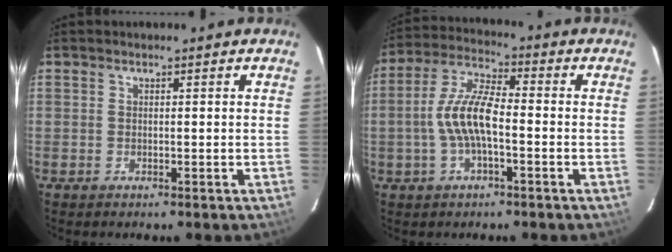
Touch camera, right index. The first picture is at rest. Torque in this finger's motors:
{"motor_torque": [0.59, -0.29, 0.63, 0.18]}